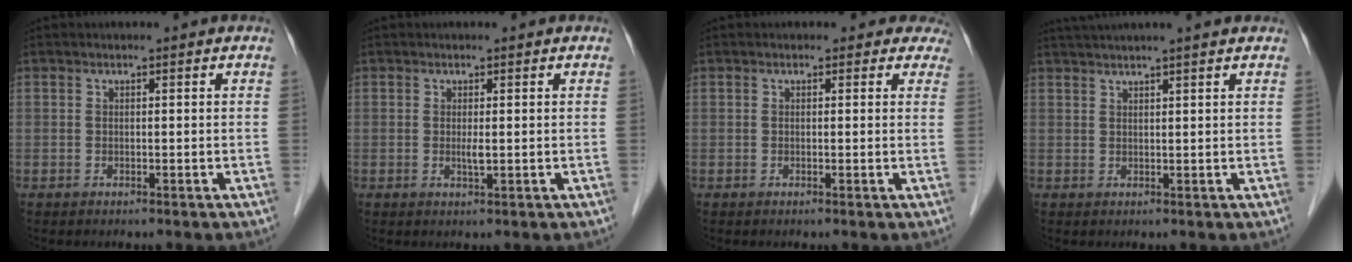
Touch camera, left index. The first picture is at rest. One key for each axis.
{"total": 1.3, "fx": -0.2, "fy": 0.1, "fz": 1.3, "tx": -0.027, "ty": -0.008, "tz": -0.003}
{"total": 2.7, "fx": 2.1, "fy": 1.7, "fz": 0.2, "tx": 0.021, "ty": -0.012, "tz": -0.003}
{"total": 6.9, "fx": 5.8, "fy": -0.9, "fz": 3.6, "tx": -0.053, "ty": 0.030, "tz": 0.080}